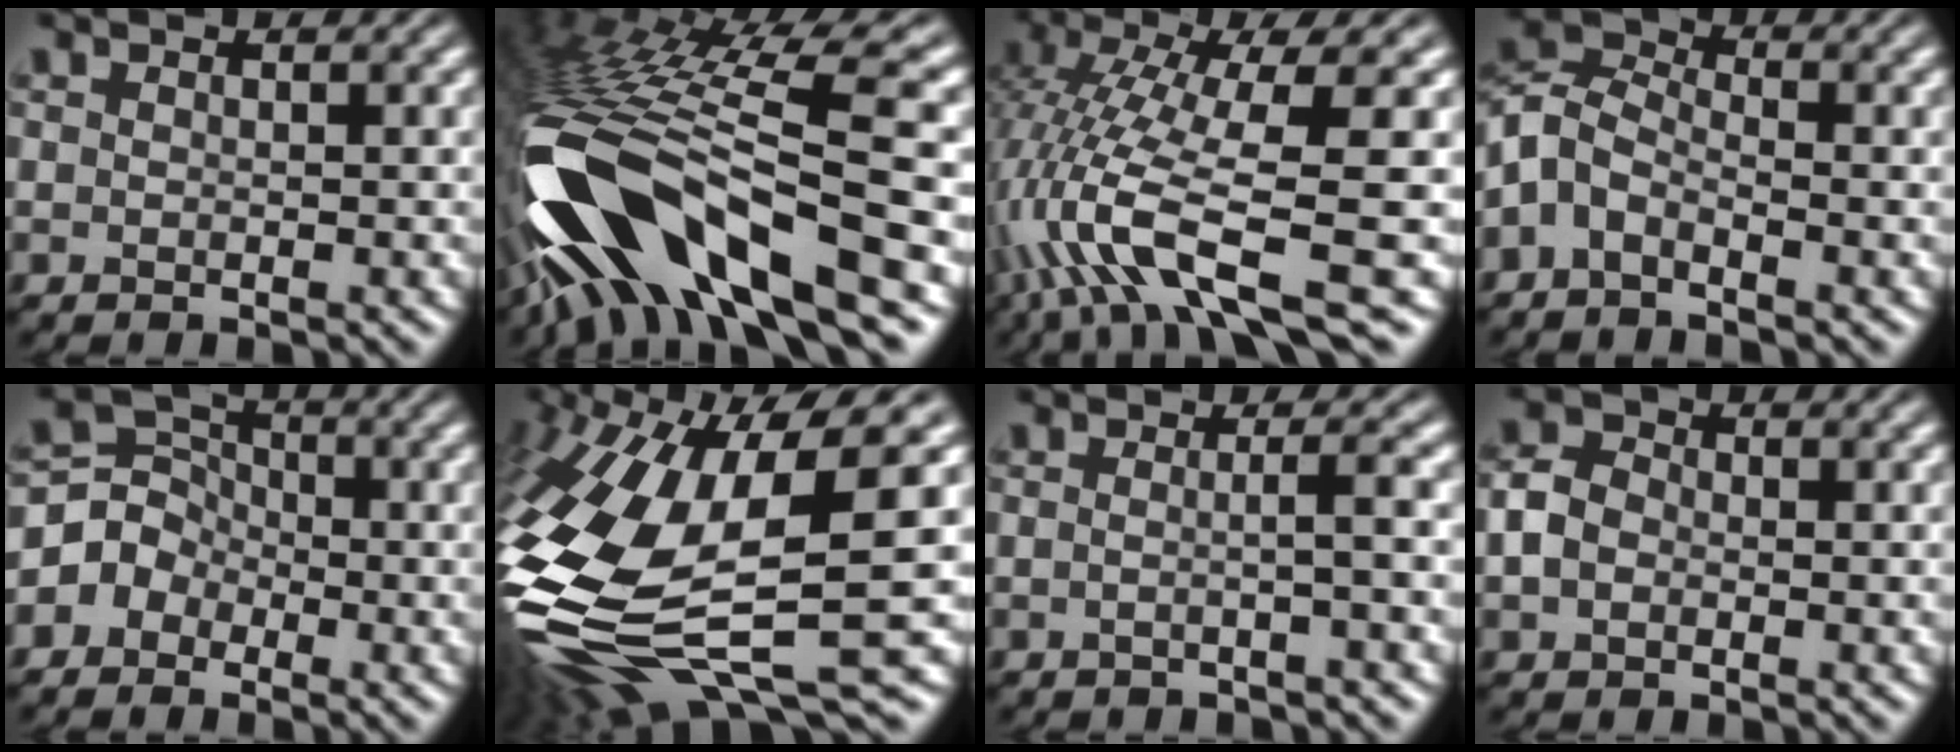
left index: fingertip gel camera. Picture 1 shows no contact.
{"total": 14.5, "force": [-6.0, 4.5, 12.5], "torque": [-0.236, 0.007, -0.092]}
{"total": 11.9, "force": [-3.8, 3.1, 10.9], "torque": [-0.228, 0.002, -0.067]}
{"total": 4.2, "force": [-2.1, 2.4, 2.7], "torque": [-0.058, 0.008, -0.059]}
{"total": 3.4, "force": [-1.4, 3.0, 0.9], "torque": [0.000, 0.009, -0.039]}
{"total": 16.0, "force": [-2.0, 5.7, 14.7], "torque": [-0.334, -0.018, -0.023]}
{"total": 2.2, "force": [-0.2, 0.7, 2.1], "torque": [-0.026, 0.001, -0.013]}
{"total": 2.7, "force": [-0.3, 2.2, 1.6], "torque": [-0.036, 0.002, -0.013]}